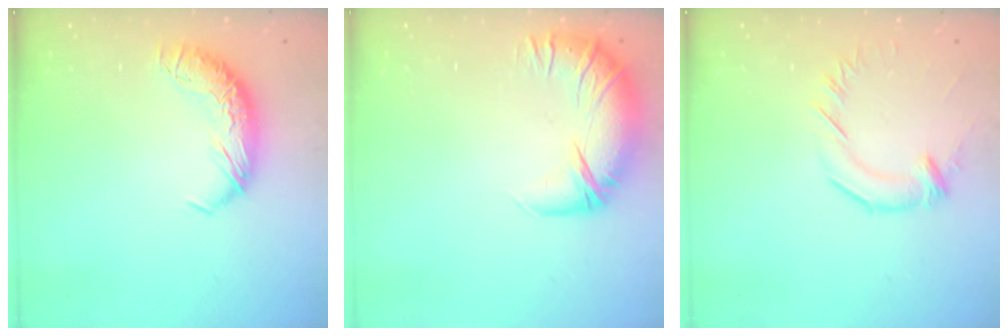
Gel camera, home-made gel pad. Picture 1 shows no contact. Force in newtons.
{"total": 3.1, "press": 2.0, "slide": 2.4}
{"total": 2.0, "press": 1.9, "slide": 0.7}